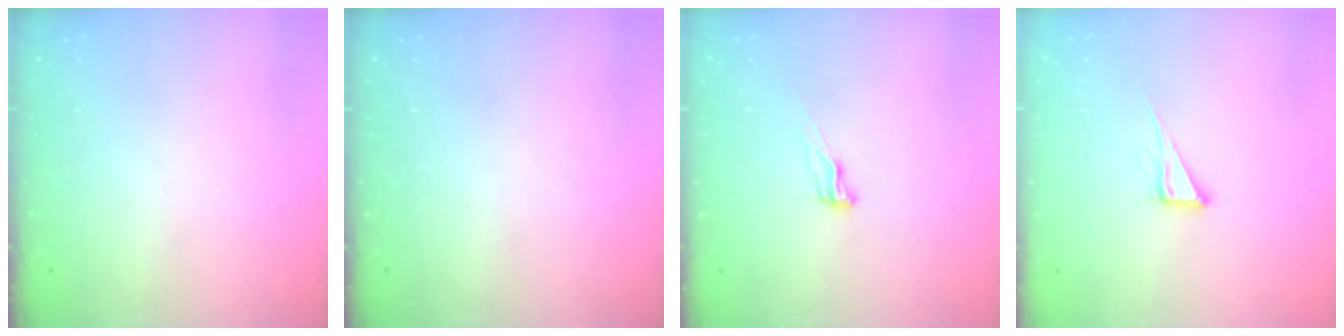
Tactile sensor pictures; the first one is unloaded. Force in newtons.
{"total": 0.0}
{"total": 6.5, "press": 6.5, "slide": 0.7}
{"total": 6.1, "press": 6.1, "slide": 0.4}